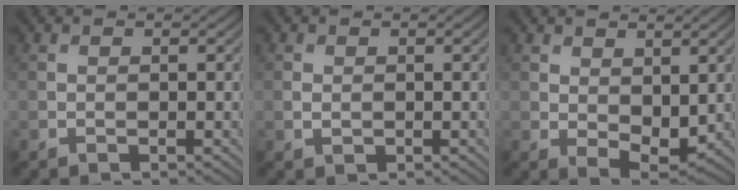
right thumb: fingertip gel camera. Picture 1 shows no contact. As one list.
[{"total": 1.3, "force": [-0.1, 1.0, 0.8], "torque": [-0.020, -0.003, -0.001]}, {"total": 4.6, "force": [0.9, 2.7, 3.6], "torque": [-0.068, -0.012, 0.023]}]